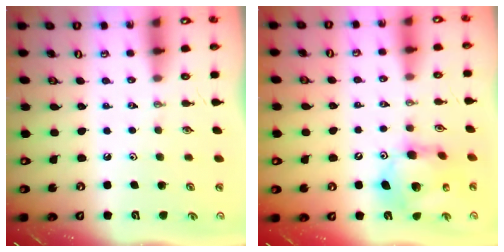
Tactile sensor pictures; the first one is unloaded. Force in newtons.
{"total": 14.4, "press": 14.3, "slide": 1.2}